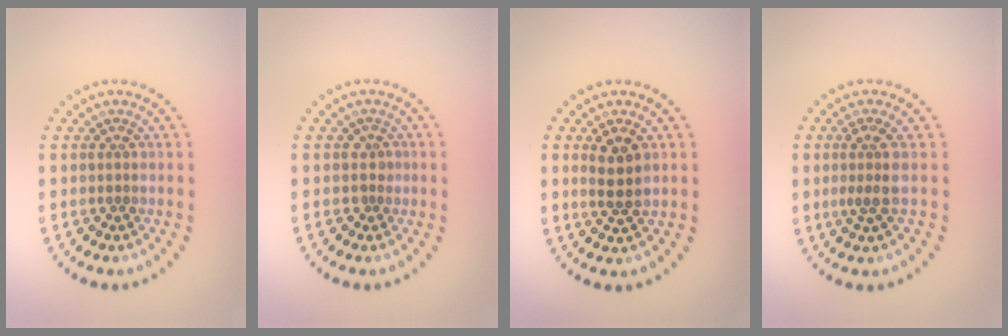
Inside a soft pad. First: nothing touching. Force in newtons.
{"total": 1.0, "press": 0.5, "slide": 0.8}
{"total": 2.5, "press": 2.3, "slide": 0.9}
{"total": 2.3, "press": 1.8, "slide": 1.5}